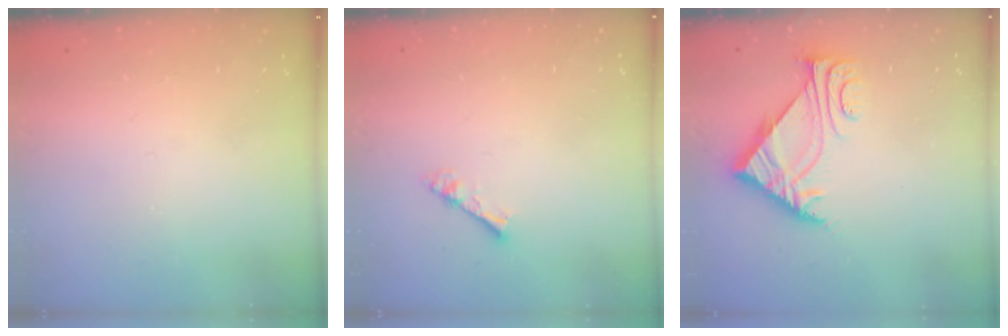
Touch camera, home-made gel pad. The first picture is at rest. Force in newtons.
{"total": 2.3, "press": 2.3, "slide": 0.3}
{"total": 6.6, "press": 6.6, "slide": 0.1}